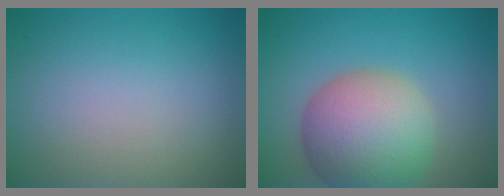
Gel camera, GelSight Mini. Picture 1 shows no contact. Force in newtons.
{"total": 9.6, "press": 9.6, "slide": 0.6}